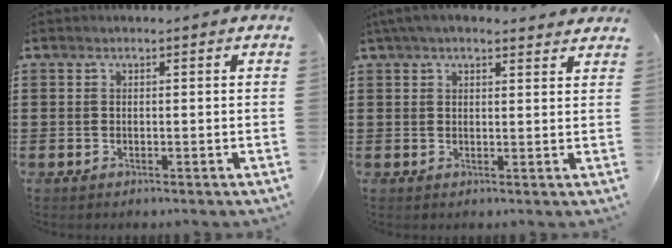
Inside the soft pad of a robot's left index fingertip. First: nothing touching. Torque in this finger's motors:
{"motor_torque": [1.66, -0.48, 0.77, 0.13]}